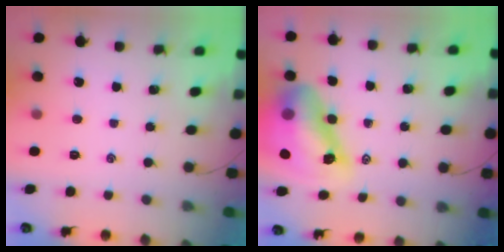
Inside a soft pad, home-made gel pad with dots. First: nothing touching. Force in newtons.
{"total": 17.7, "press": 17.0, "slide": 5.0}